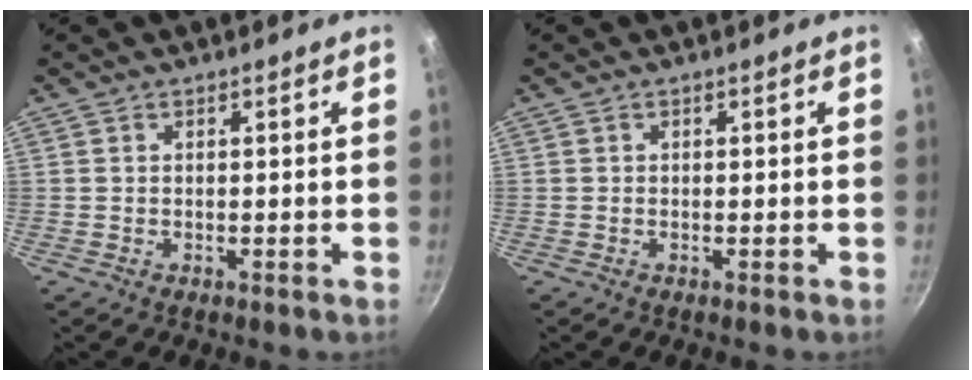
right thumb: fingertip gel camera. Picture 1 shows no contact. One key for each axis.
{"total": 0.0}